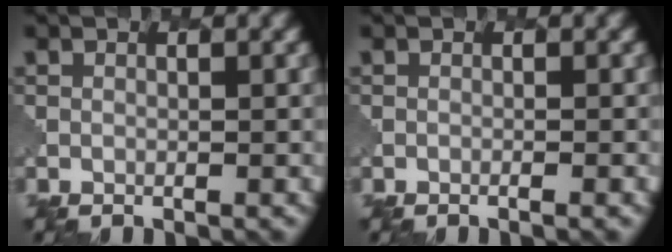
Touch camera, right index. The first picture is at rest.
{"total": 0.9, "force": [-0.4, 0.2, 0.7], "torque": [-0.002, 0.000, -0.010]}